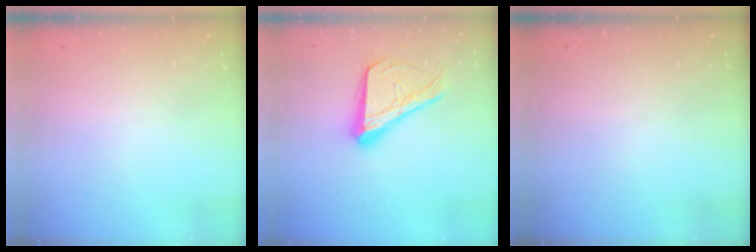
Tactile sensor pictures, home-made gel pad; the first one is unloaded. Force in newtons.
{"total": 17.3, "press": 17.2, "slide": 1.0}
{"total": 0.0}